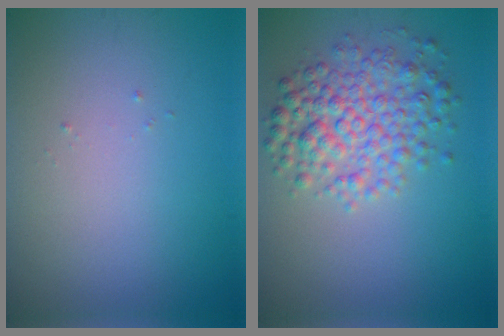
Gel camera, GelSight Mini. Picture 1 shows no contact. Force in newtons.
{"total": 5.4, "press": 5.4, "slide": 0.1}